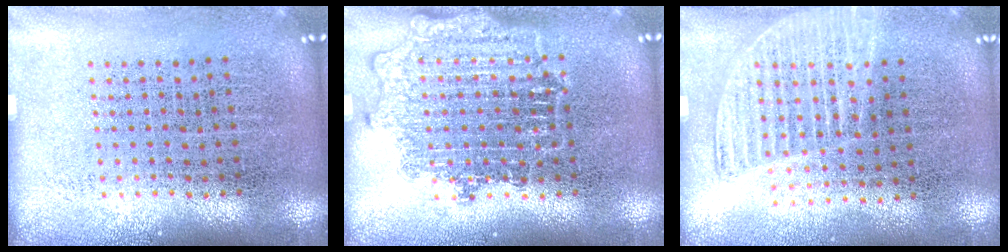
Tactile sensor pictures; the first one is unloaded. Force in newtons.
{"total": 2.6, "press": 2.6, "slide": 0.4}
{"total": 1.4, "press": 1.3, "slide": 0.5}